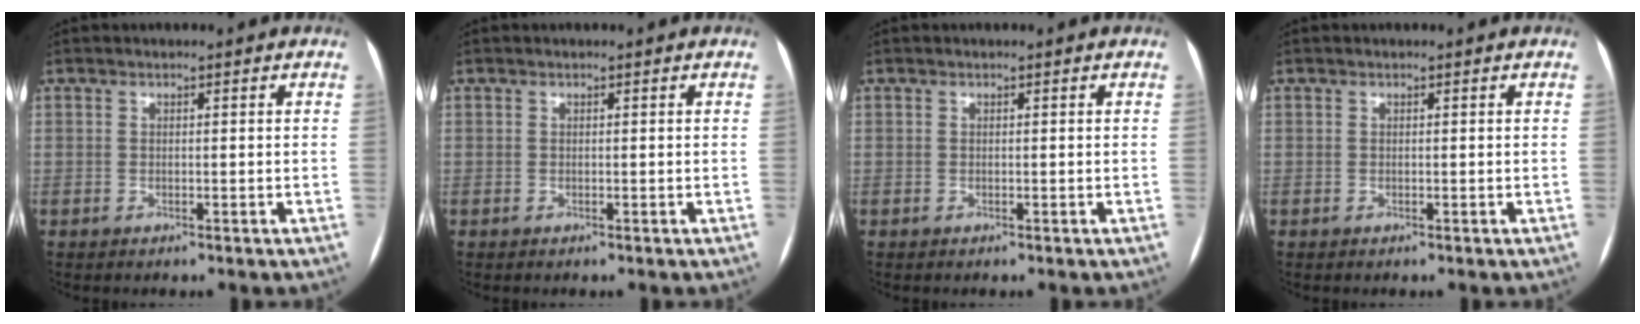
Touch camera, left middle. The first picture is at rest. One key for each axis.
{"total": 0.0}
{"total": 0.0}
{"total": 0.0}